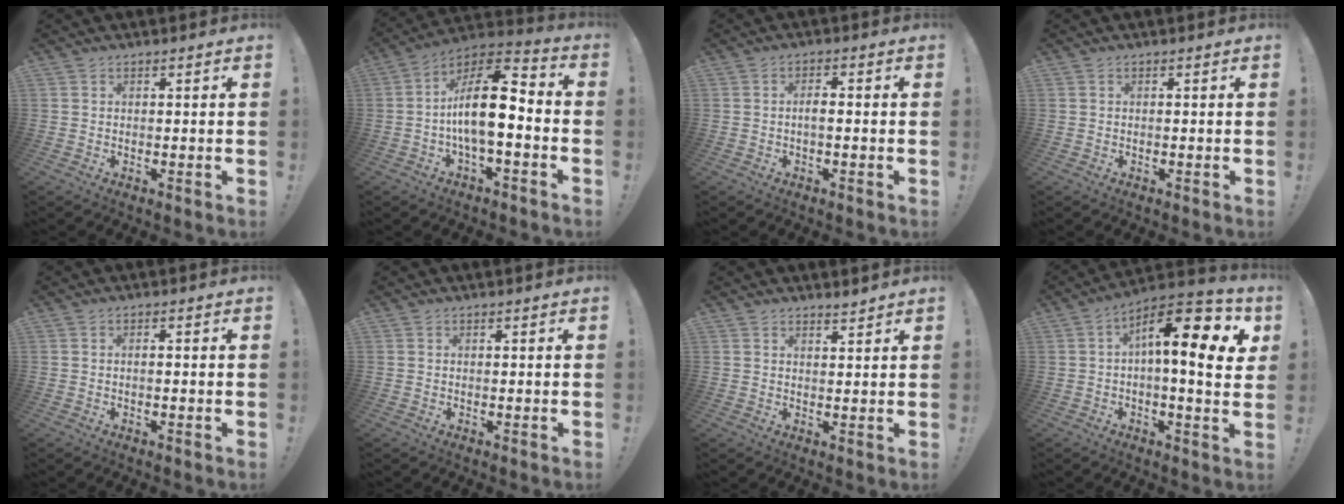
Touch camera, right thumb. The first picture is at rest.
{"total": 16.0, "force": [-1.2, 6.5, 14.6], "torque": [-0.253, 0.013, -0.020]}
{"total": 2.9, "force": [-0.8, 0.9, 2.7], "torque": [-0.058, 0.005, -0.016]}
{"total": 0.0}
{"total": 1.1, "force": [-0.6, 0.0, 1.0], "torque": [-0.022, 0.004, -0.010]}
{"total": 0.0}
{"total": 2.1, "force": [2.0, 0.4, 0.6], "torque": [-0.007, -0.013, 0.035]}
{"total": 16.2, "force": [4.9, 4.9, 14.6], "torque": [-0.231, -0.023, 0.069]}